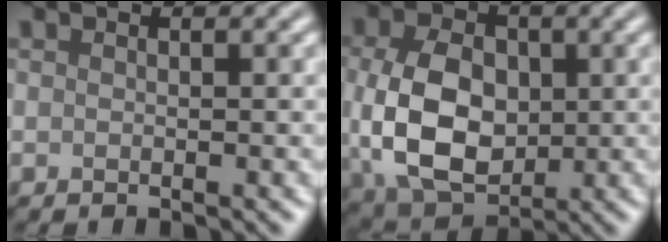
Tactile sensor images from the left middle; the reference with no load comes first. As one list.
[{"total": 9.4, "force": [-0.1, 6.7, 6.7], "torque": [-0.153, -0.008, 0.002]}]